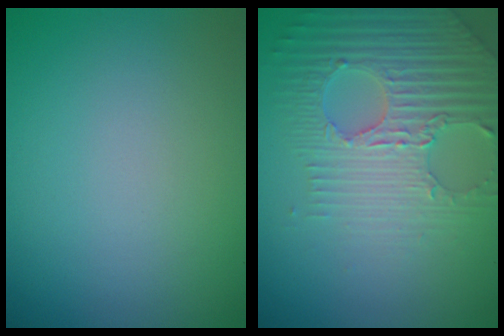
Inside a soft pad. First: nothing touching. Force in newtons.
{"total": 5.4, "press": 4.6, "slide": 2.9}